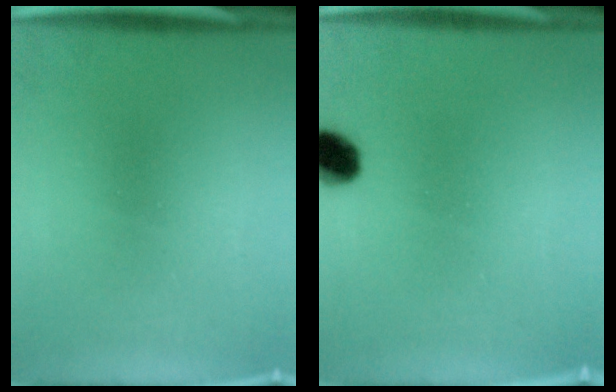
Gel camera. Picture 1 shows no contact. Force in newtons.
{"total": 6.4}